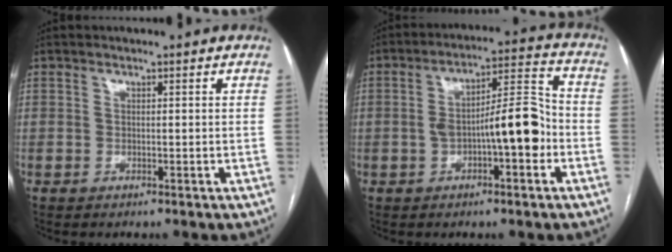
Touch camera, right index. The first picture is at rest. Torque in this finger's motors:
{"motor_torque": [0.38, -0.18, 0.28, 0.07]}